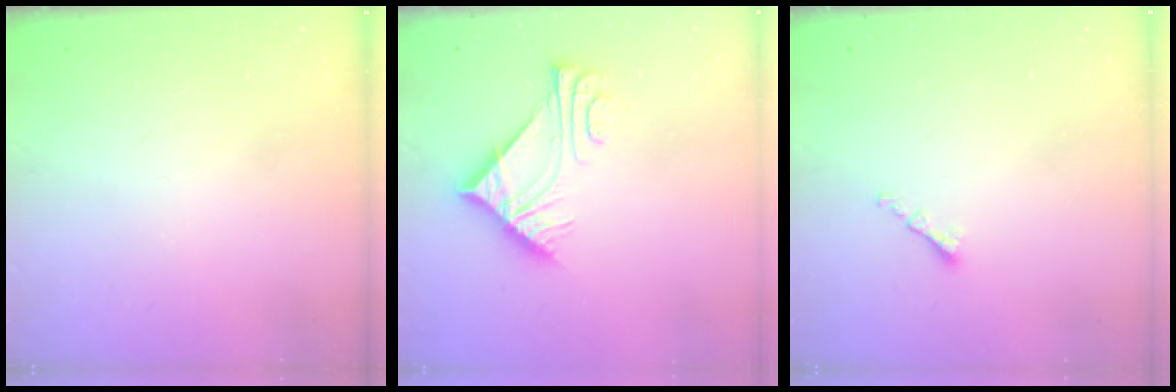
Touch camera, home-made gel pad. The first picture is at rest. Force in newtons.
{"total": 7.7, "press": 7.7, "slide": 0.1}
{"total": 1.4, "press": 1.2, "slide": 0.6}